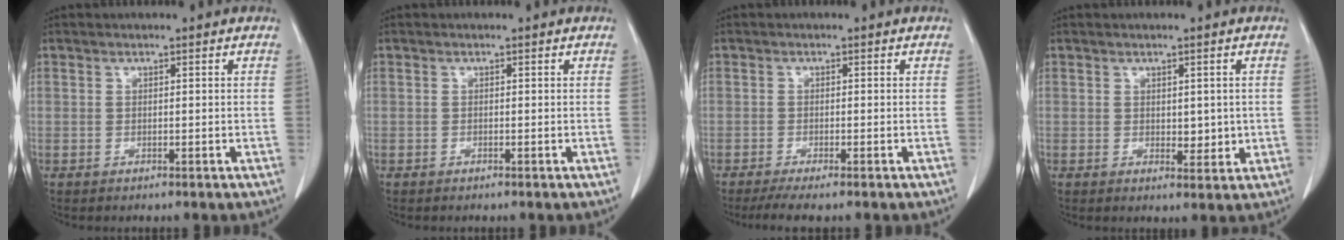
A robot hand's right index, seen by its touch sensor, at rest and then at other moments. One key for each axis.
{"total": 0.0}
{"total": 4.0, "fx": -3.1, "fy": 0.0, "fz": 2.5, "tx": -0.038, "ty": -0.009, "tz": -0.051}
{"total": 3.0, "fx": 0.2, "fy": 1.8, "fz": 2.4, "tx": -0.027, "ty": -0.006, "tz": 0.009}